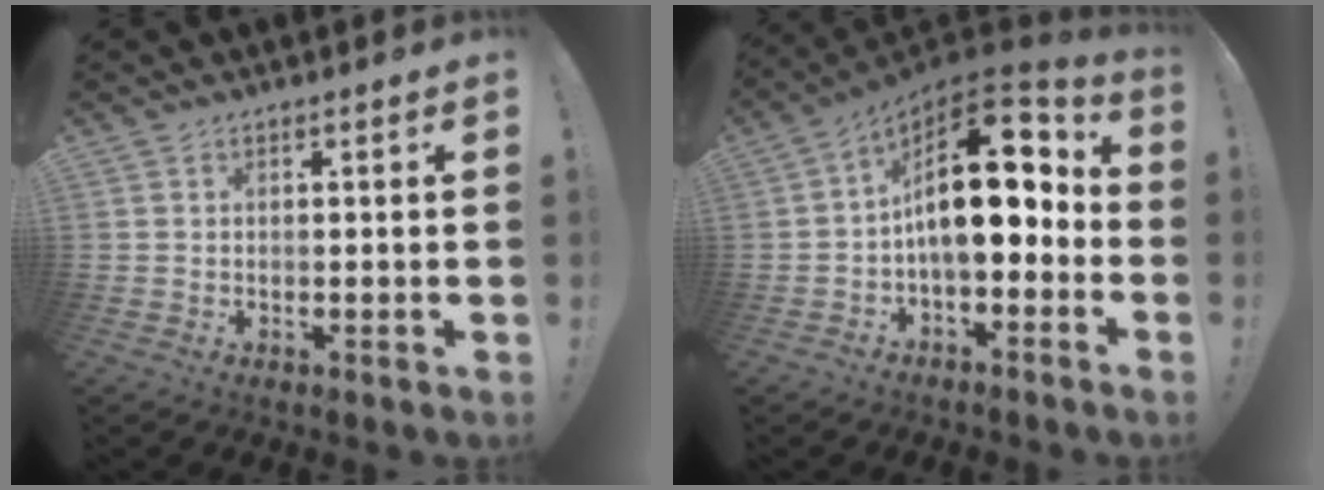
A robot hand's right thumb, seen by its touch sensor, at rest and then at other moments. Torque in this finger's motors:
{"motor_torque": [0.53, 1.24, 1.37, -1.03, 0.26]}